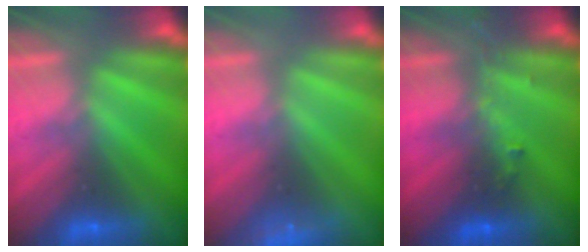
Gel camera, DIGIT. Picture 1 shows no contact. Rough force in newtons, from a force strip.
{"total": 2.3}
{"total": 2.9}